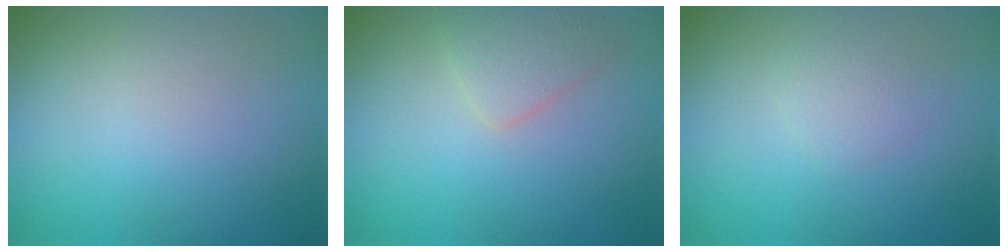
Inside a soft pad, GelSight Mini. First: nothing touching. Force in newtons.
{"total": 1.9, "press": 1.9, "slide": 0.1}
{"total": 1.1, "press": 1.1, "slide": 0.0}